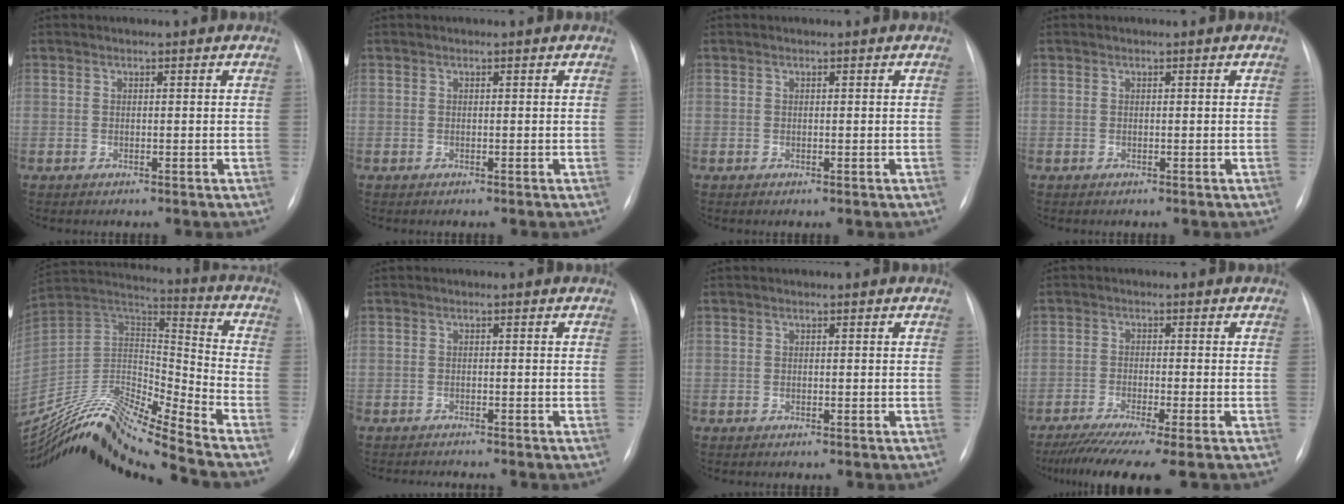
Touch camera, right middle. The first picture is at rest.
{"total": 0.0}
{"total": 0.0}
{"total": 0.0}
{"total": 19.5, "force": [-17.9, -1.5, 7.6], "torque": [-0.137, 0.037, -0.319]}
{"total": 2.8, "force": [-2.7, -0.3, 0.6], "torque": [-0.007, -0.009, -0.041]}
{"total": 0.0}
{"total": 9.8, "force": [-7.6, -0.7, 6.0], "torque": [-0.090, -0.031, -0.120]}